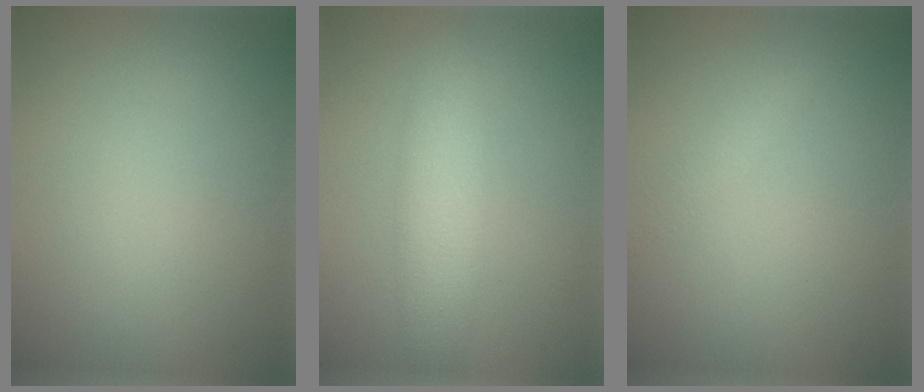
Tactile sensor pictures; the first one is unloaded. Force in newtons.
{"total": 4.3, "press": 4.3, "slide": 0.0}
{"total": 1.2, "press": 1.2, "slide": 0.1}